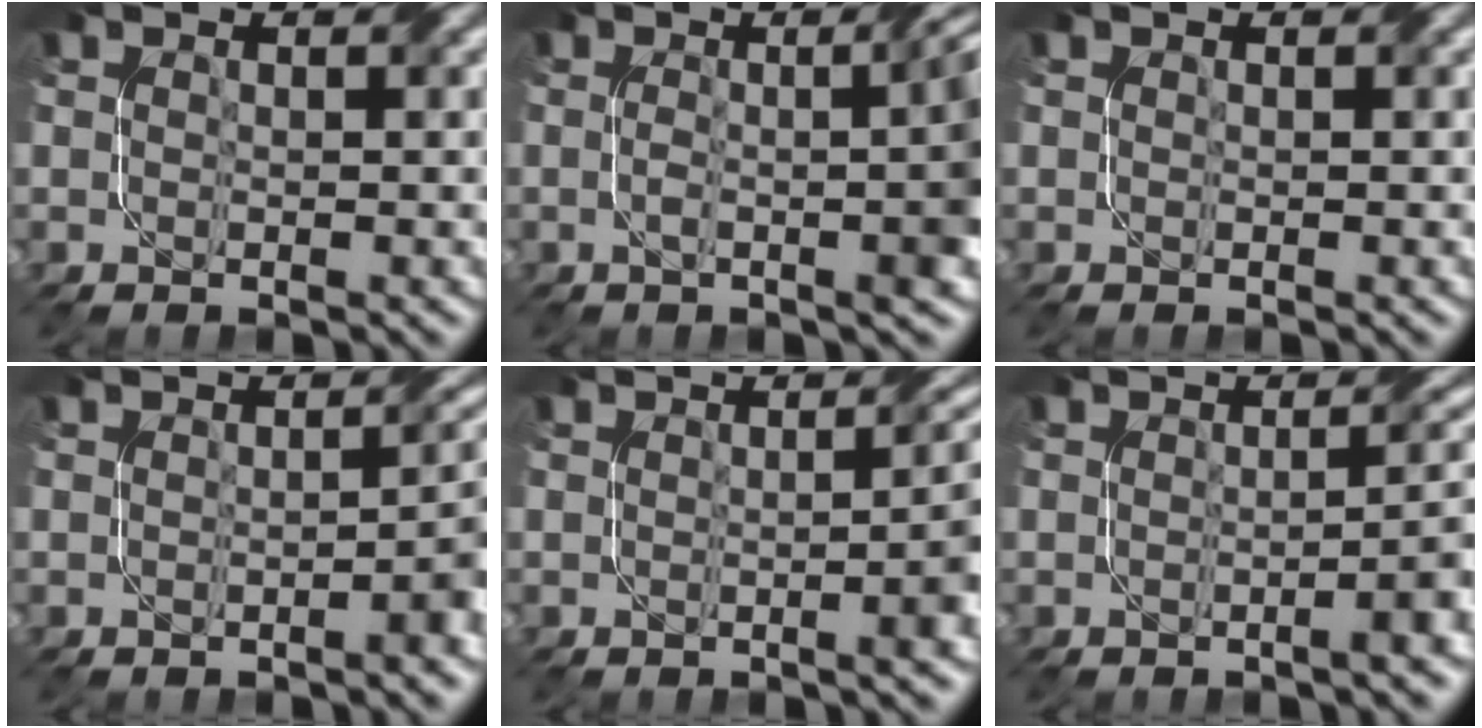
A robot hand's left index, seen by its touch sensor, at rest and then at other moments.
{"total": 8.3, "force": [0.0, 3.0, 7.7], "torque": [-0.070, 0.016, -0.007]}
{"total": 0.0}
{"total": 2.9, "force": [-0.8, 0.7, 2.7], "torque": [-0.025, 0.011, -0.014]}
{"total": 5.0, "force": [-0.4, 1.6, 4.7], "torque": [-0.033, 0.009, -0.005]}
{"total": 3.7, "force": [-0.9, 0.9, 3.5], "torque": [-0.026, 0.011, -0.018]}